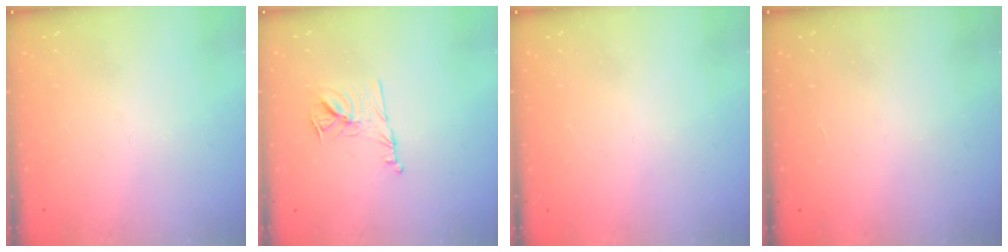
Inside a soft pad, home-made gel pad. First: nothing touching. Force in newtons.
{"total": 9.6, "press": 9.6, "slide": 0.9}
{"total": 1.5, "press": 1.5, "slide": 0.1}
{"total": 1.7, "press": 1.7, "slide": 0.1}